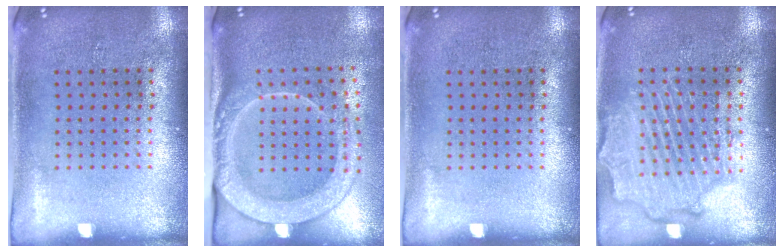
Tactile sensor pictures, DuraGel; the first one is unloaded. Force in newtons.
{"total": 2.5, "press": 1.9, "slide": 1.6}
{"total": 0.0}
{"total": 2.4, "press": 2.2, "slide": 0.8}